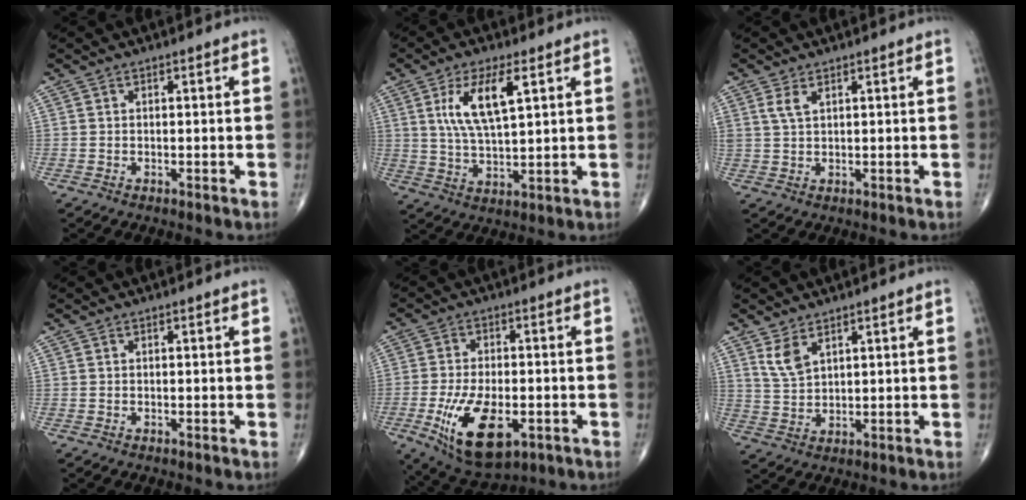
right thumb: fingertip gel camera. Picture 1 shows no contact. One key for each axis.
{"total": 10.3, "fx": 3.8, "fy": 3.5, "fz": 8.9, "tx": -0.173, "ty": -0.012, "tz": 0.077}
{"total": 2.5, "fx": 1.4, "fy": 1.0, "fz": 1.8, "tx": -0.041, "ty": 0.000, "tz": 0.035}
{"total": 0.0}
{"total": 14.3, "fx": -4.8, "fy": 7.1, "fz": 11.5, "tx": -0.201, "ty": -0.002, "tz": -0.068}
{"total": 4.5, "fx": 2.8, "fy": 2.2, "fz": 2.8, "tx": -0.054, "ty": -0.014, "tz": 0.063}